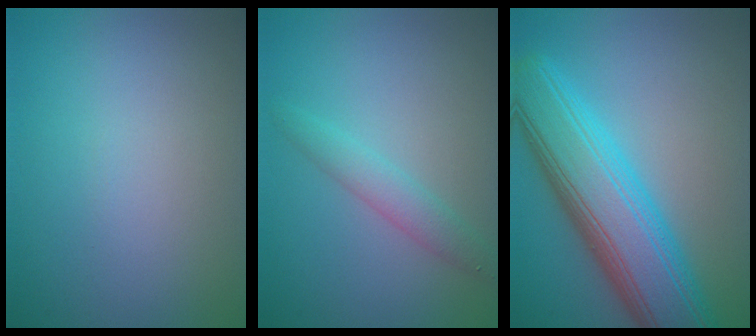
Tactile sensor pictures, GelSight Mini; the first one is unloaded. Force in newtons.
{"total": 2.1, "press": 2.1, "slide": 0.0}
{"total": 9.9, "press": 9.9, "slide": 0.2}